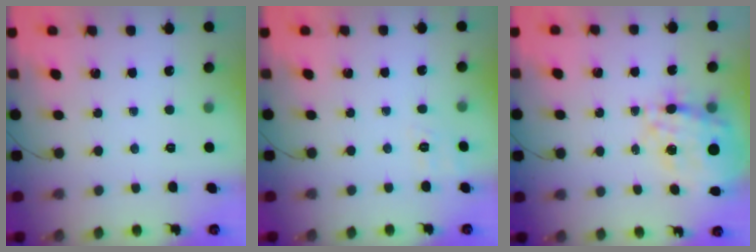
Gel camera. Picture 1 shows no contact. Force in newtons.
{"total": 6.7, "press": 6.4, "slide": 2.0}
{"total": 21.8, "press": 21.3, "slide": 4.7}